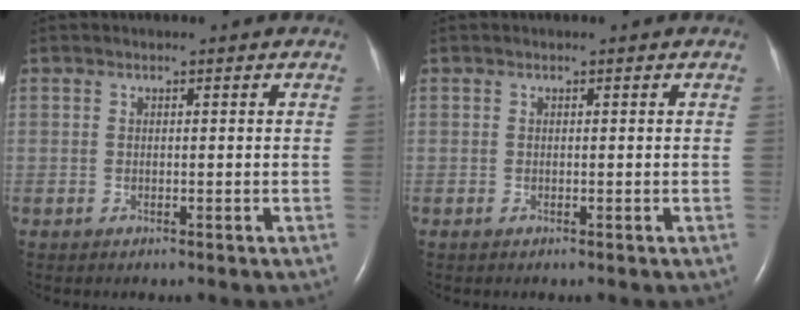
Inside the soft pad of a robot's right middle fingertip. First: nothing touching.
{"total": 0.0}